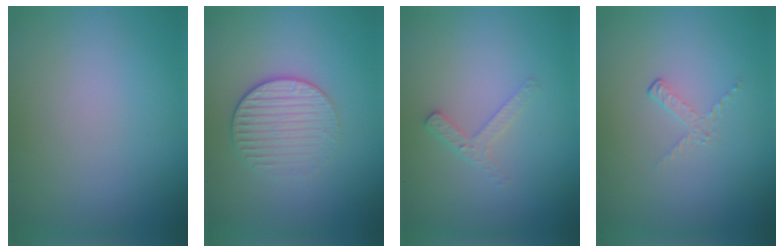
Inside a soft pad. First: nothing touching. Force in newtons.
{"total": 3.0, "press": 2.7, "slide": 1.3}
{"total": 1.7, "press": 1.7, "slide": 0.3}
{"total": 1.1, "press": 0.4, "slide": 1.1}